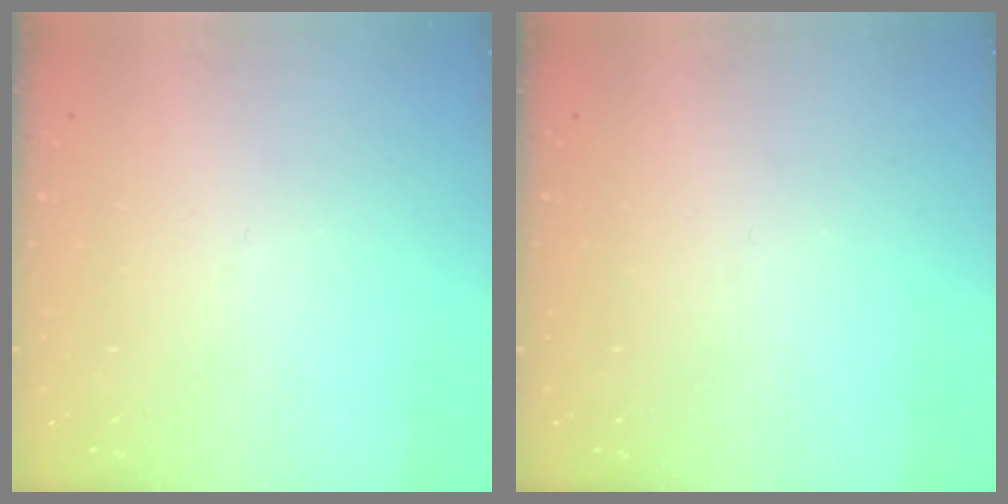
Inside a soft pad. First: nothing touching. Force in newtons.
{"total": 0.0}